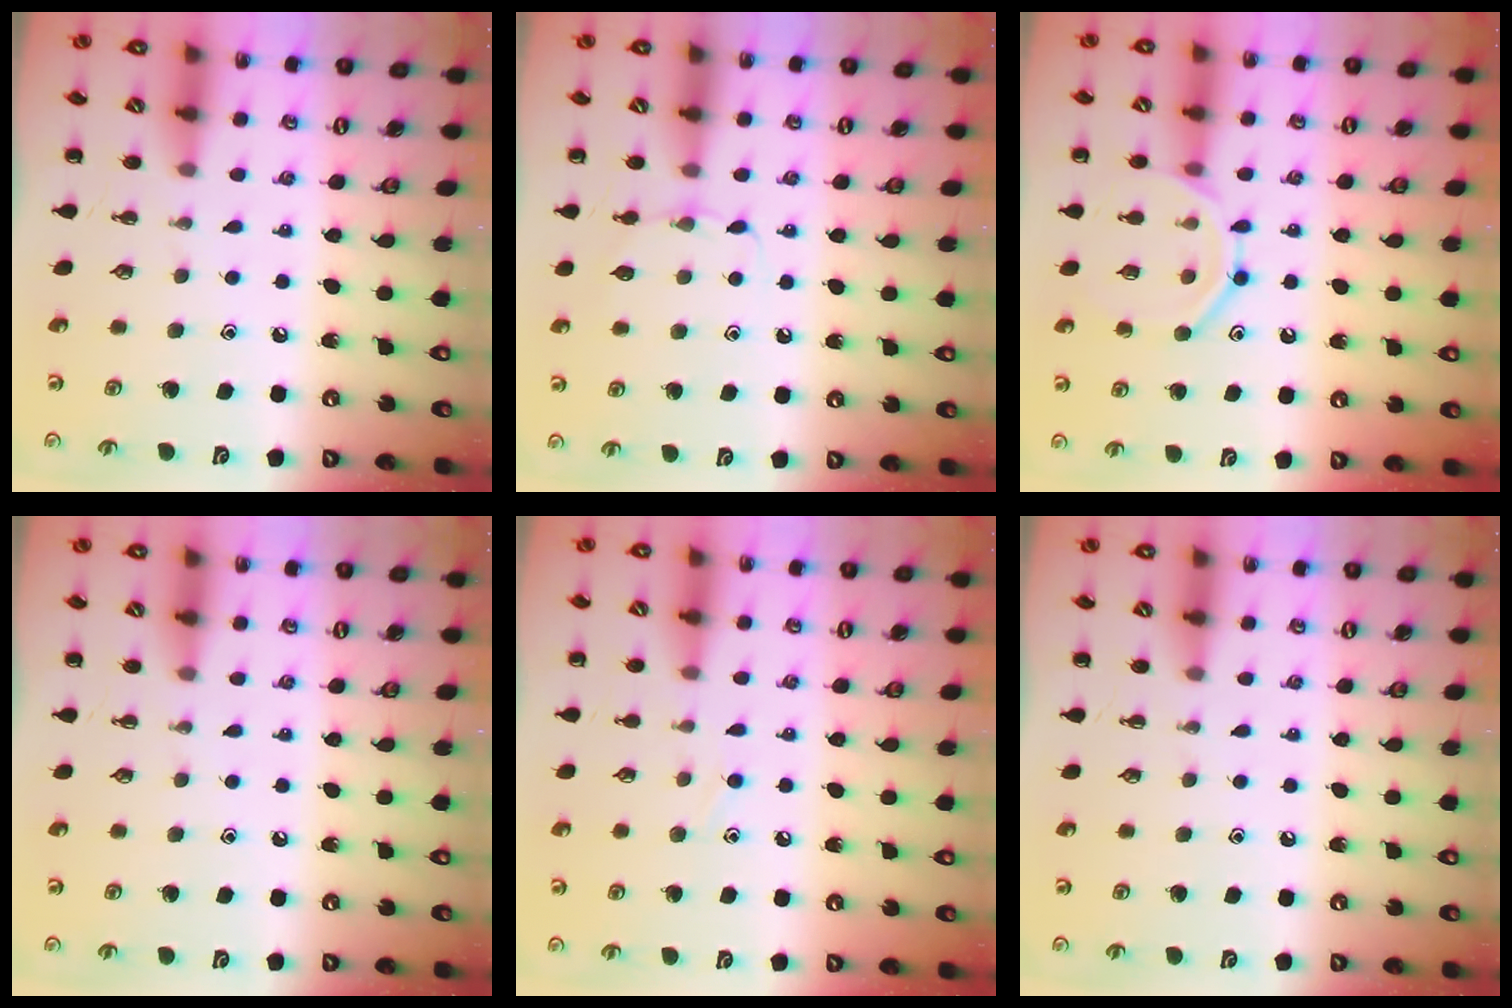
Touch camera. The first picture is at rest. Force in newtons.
{"total": 5.5, "press": 5.2, "slide": 1.7}
{"total": 11.6, "press": 11.5, "slide": 1.1}
{"total": 0.0}
{"total": 6.5, "press": 6.1, "slide": 2.4}
{"total": 0.0}